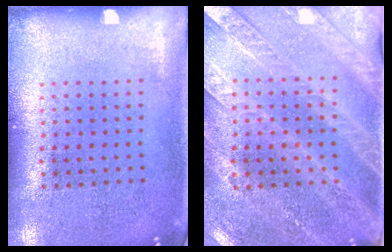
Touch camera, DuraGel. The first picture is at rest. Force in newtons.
{"total": 2.9, "press": 2.7, "slide": 1.2}